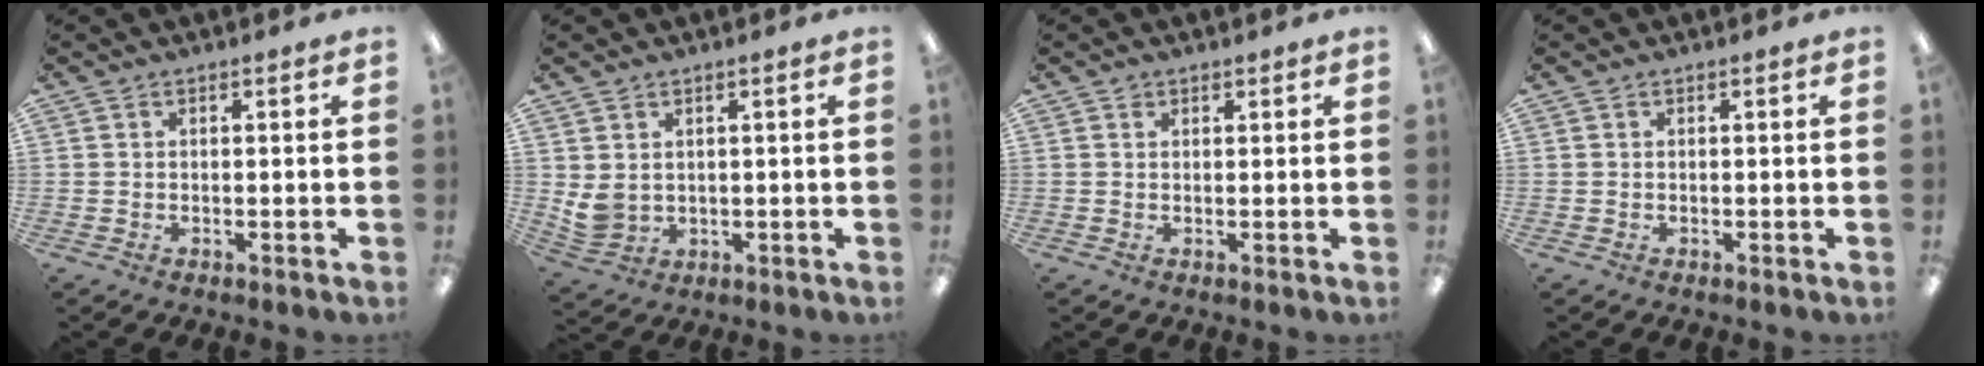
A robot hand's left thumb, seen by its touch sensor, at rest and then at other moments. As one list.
[{"total": 4.6, "force": [2.1, 3.8, 1.7], "torque": [-0.037, -0.008, 0.041]}, {"total": 1.2, "force": [0.9, 0.8, 0.1], "torque": [-0.003, 0.001, 0.017]}, {"total": 0.0}]